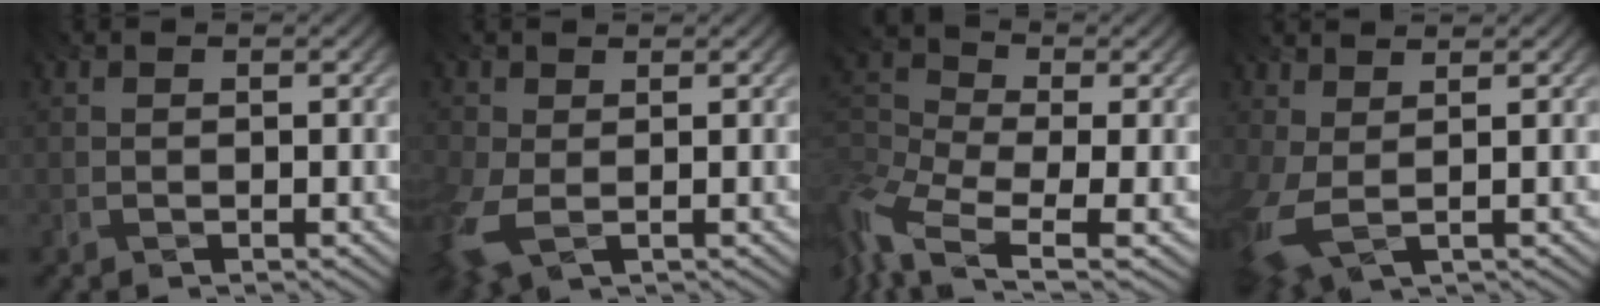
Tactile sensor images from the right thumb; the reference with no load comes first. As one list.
[{"total": 5.2, "force": [-0.5, 3.5, 3.8], "torque": [-0.113, -0.011, -0.011]}, {"total": 9.6, "force": [-5.1, 4.3, 7.0], "torque": [-0.184, -0.015, -0.103]}, {"total": 5.6, "force": [0.7, 3.0, 4.7], "torque": [-0.140, -0.001, 0.014]}]